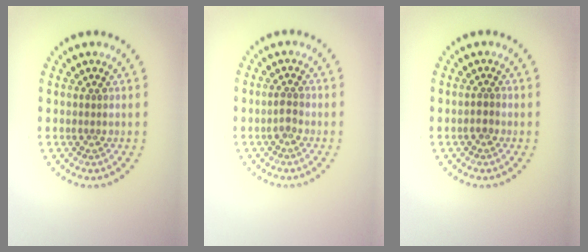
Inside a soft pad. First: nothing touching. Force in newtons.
{"total": 1.1, "press": 1.1, "slide": 0.3}
{"total": 1.0, "press": 0.9, "slide": 0.4}